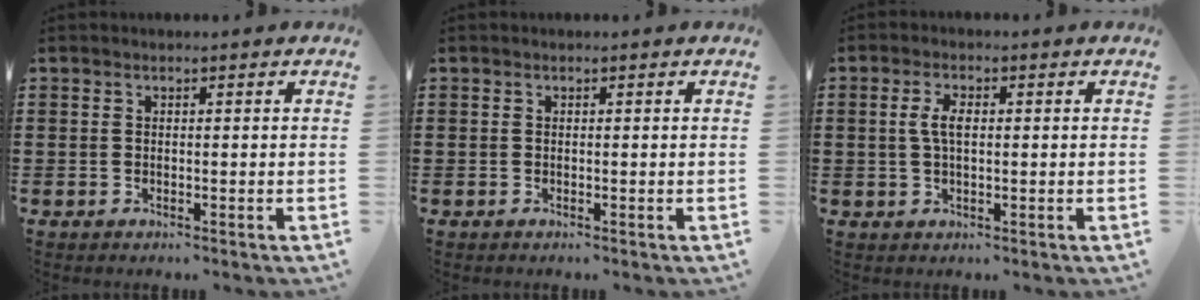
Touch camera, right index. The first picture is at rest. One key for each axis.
{"total": 0.0}
{"total": 3.5, "fx": 0.4, "fy": 1.4, "fz": 3.2, "tx": -0.072, "ty": 0.004, "tz": 0.002}